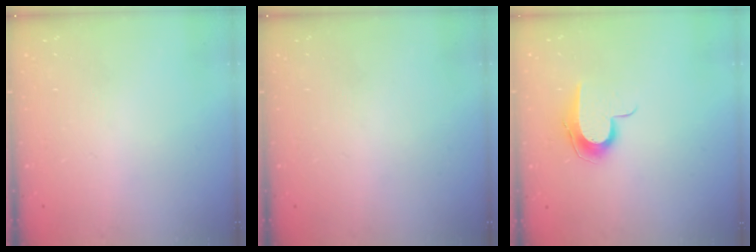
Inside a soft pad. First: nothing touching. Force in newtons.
{"total": 0.0}
{"total": 8.9, "press": 8.9, "slide": 0.9}